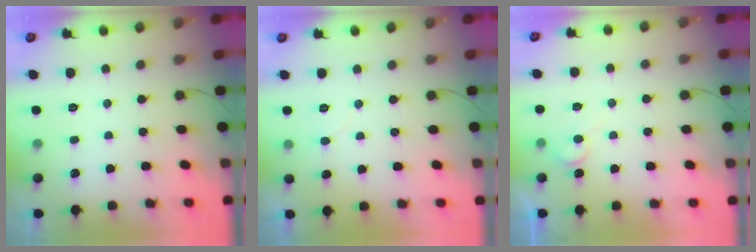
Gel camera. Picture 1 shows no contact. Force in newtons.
{"total": 4.6, "press": 4.6, "slide": 0.2}
{"total": 5.0, "press": 4.9, "slide": 0.4}